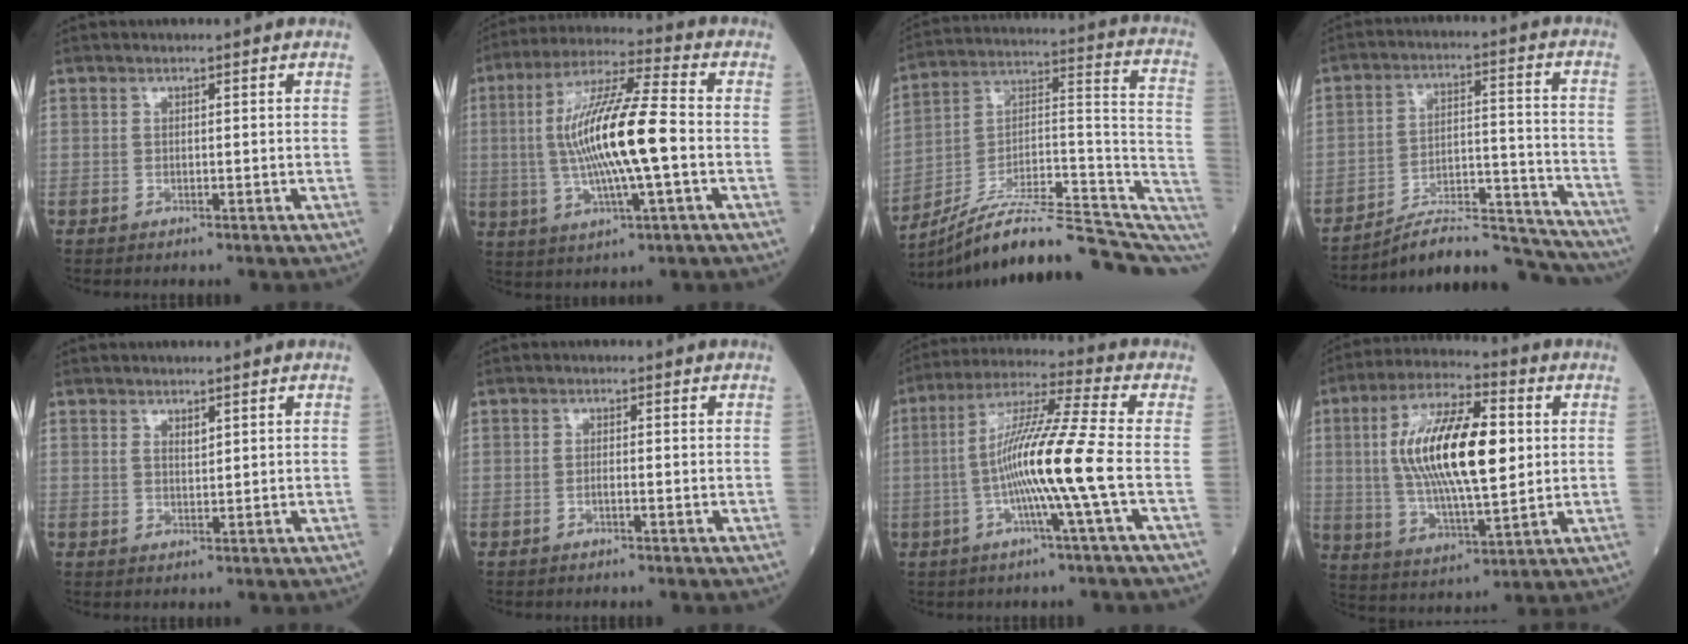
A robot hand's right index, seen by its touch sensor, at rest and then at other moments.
{"total": 15.2, "force": [-1.0, 1.5, 15.1], "torque": [-0.293, 0.005, -0.020]}
{"total": 22.0, "force": [-17.5, 3.6, 12.8], "torque": [-0.144, 0.054, -0.267]}
{"total": 17.8, "force": [-17.2, 1.9, 4.2], "torque": [-0.047, 0.040, -0.255]}
{"total": 1.4, "force": [0.9, 0.5, 1.0], "torque": [-0.019, -0.002, 0.019]}
{"total": 1.0, "force": [-0.4, 0.1, 0.9], "torque": [-0.017, 0.002, -0.009]}
{"total": 12.5, "force": [-2.5, -1.7, 12.2], "torque": [-0.229, 0.002, -0.055]}
{"total": 17.8, "force": [2.4, 5.1, 16.8], "torque": [-0.321, 0.013, 0.043]}